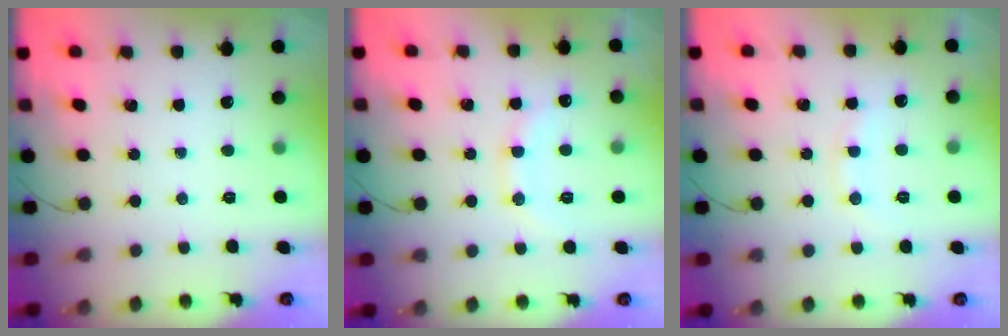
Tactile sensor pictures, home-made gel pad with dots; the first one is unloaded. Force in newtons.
{"total": 11.1, "press": 11.1, "slide": 1.0}
{"total": 8.3, "press": 8.2, "slide": 1.2}